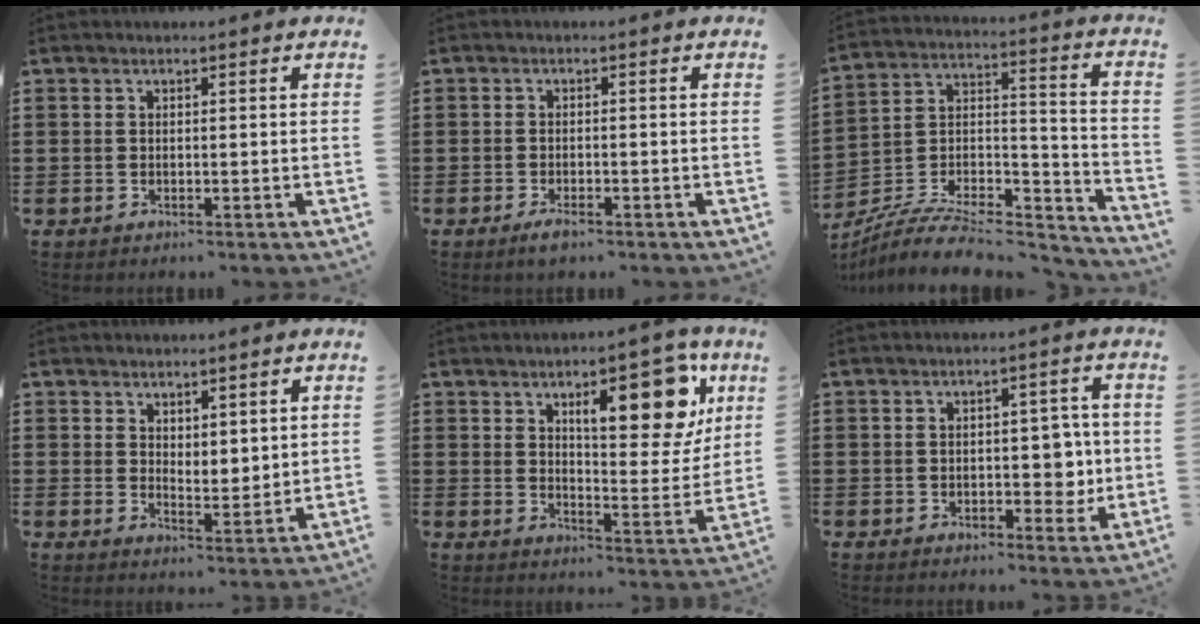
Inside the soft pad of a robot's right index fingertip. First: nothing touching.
{"total": 1.8, "force": [-1.3, 0.5, 1.2], "torque": [-0.023, -0.001, -0.023]}
{"total": 8.2, "force": [-7.2, 2.7, 3.0], "torque": [-0.056, 0.008, -0.142]}
{"total": 3.0, "force": [2.7, 1.2, 0.2], "torque": [-0.013, -0.003, 0.052]}
{"total": 13.6, "force": [6.5, 4.9, 10.9], "torque": [-0.154, -0.018, 0.102]}
{"total": 6.0, "force": [-0.3, 3.8, 4.7], "torque": [-0.056, -0.002, -0.012]}